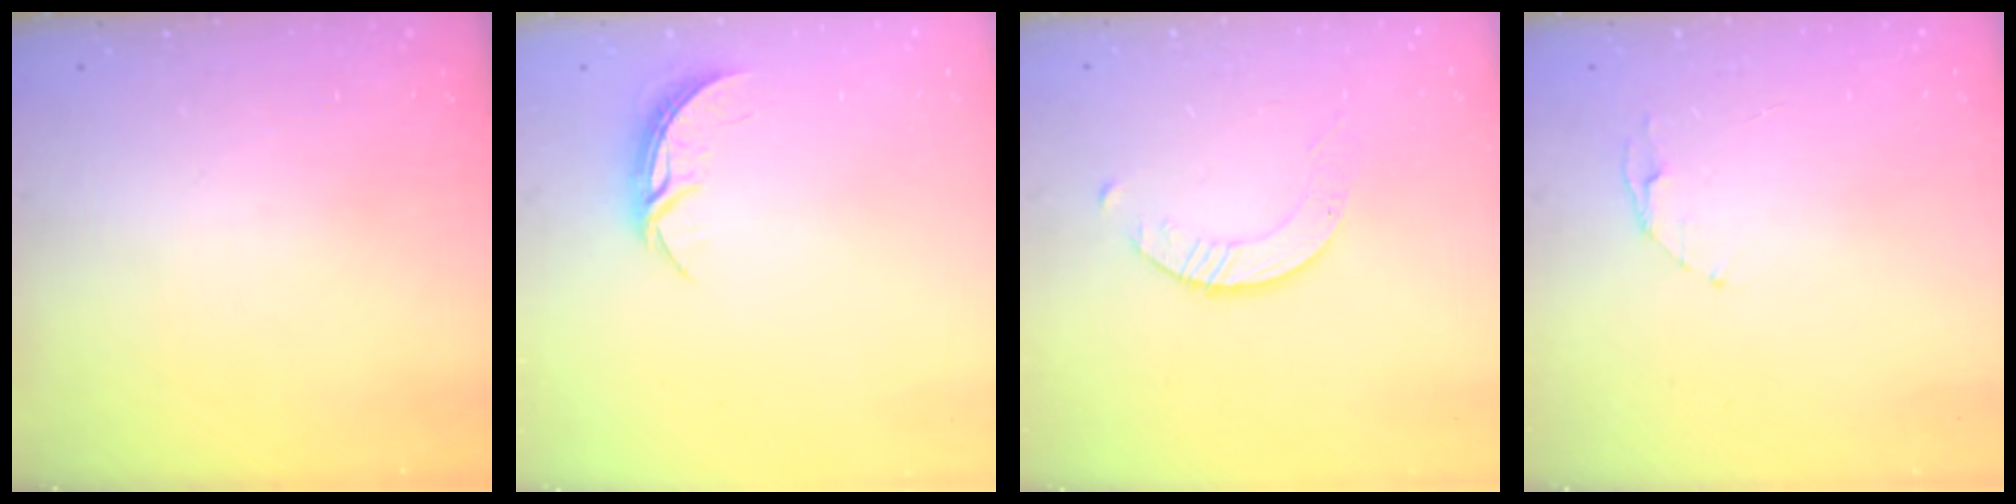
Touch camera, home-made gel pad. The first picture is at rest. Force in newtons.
{"total": 4.3, "press": 4.3, "slide": 0.3}
{"total": 2.6, "press": 2.6, "slide": 0.3}
{"total": 3.2, "press": 3.2, "slide": 0.4}